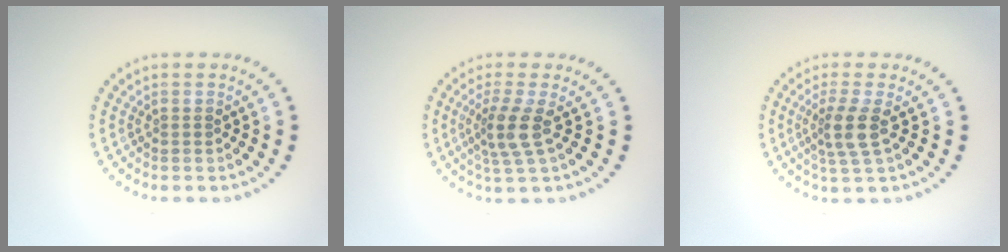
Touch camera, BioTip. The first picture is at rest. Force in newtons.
{"total": 2.9, "press": 2.2, "slide": 1.9}
{"total": 2.8, "press": 2.3, "slide": 1.7}